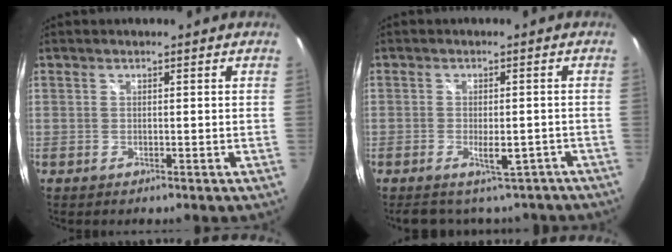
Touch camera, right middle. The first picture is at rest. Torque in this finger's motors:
{"motor_torque": [1.07, -1.06, 0.08, 0.03]}